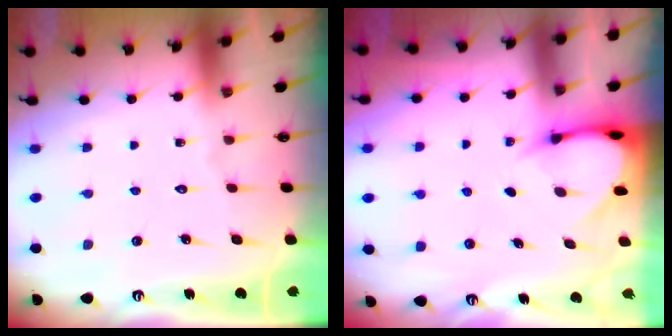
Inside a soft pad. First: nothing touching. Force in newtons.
{"total": 3.4, "press": 3.4, "slide": 0.2}